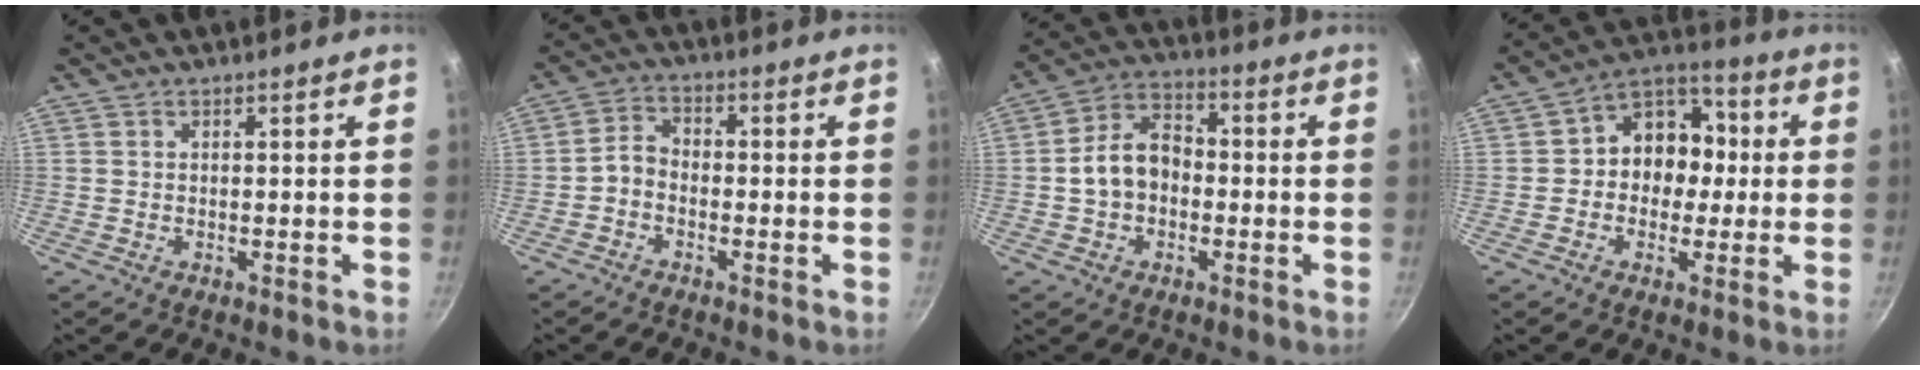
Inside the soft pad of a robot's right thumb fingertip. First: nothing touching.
{"total": 3.7, "force": [-1.6, 2.6, 2.0], "torque": [-0.036, 0.028, -0.041]}
{"total": 9.5, "force": [-1.1, 7.0, 6.4], "torque": [-0.086, 0.035, -0.032]}
{"total": 11.5, "force": [0.0, 9.6, 6.3], "torque": [-0.032, 0.034, -0.020]}